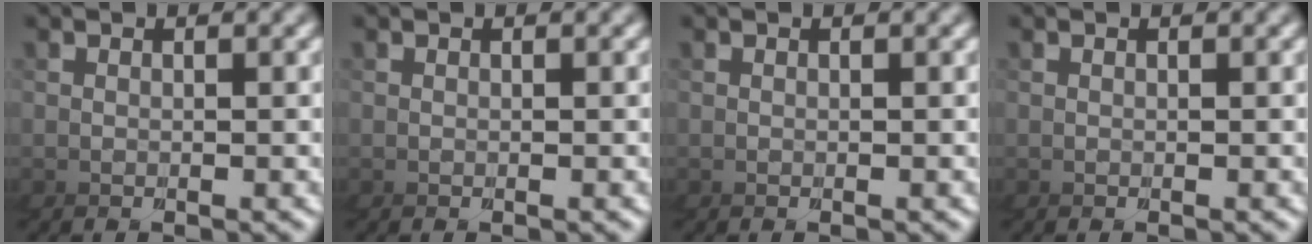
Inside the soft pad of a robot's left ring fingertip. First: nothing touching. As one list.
[{"total": 0.0}, {"total": 0.0}, {"total": 0.0}]